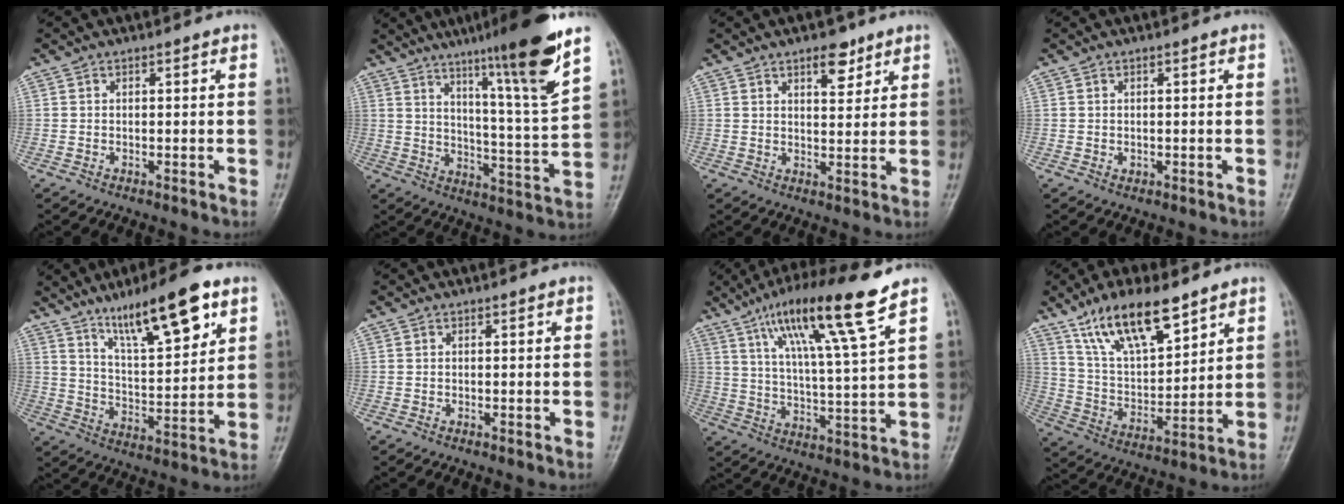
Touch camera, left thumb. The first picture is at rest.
{"total": 18.0, "force": [11.7, 0.1, 13.7], "torque": [-0.193, -0.063, 0.177]}
{"total": 5.3, "force": [3.4, 2.5, 3.3], "torque": [-0.027, -0.019, 0.048]}
{"total": 0.8, "force": [0.0, 0.6, 0.5], "torque": [-0.003, 0.001, 0.001]}
{"total": 15.9, "force": [9.6, 4.2, 12.0], "torque": [-0.175, -0.045, 0.165]}
{"total": 0.0}
{"total": 16.2, "force": [9.9, 0.9, 12.8], "torque": [-0.221, -0.037, 0.172]}
{"total": 15.8, "force": [10.4, 5.9, 10.4], "torque": [-0.158, -0.046, 0.200]}